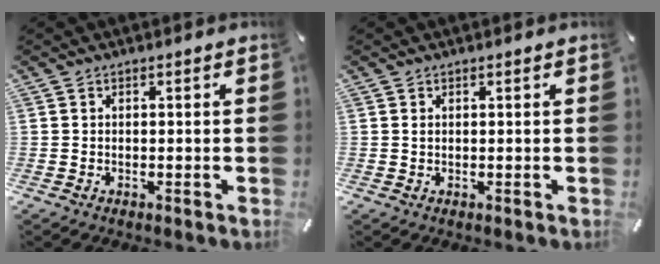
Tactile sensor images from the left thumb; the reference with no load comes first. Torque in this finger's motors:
{"motor_torque": [0.04, -0.07, 0.19, -0.16, 0.03]}